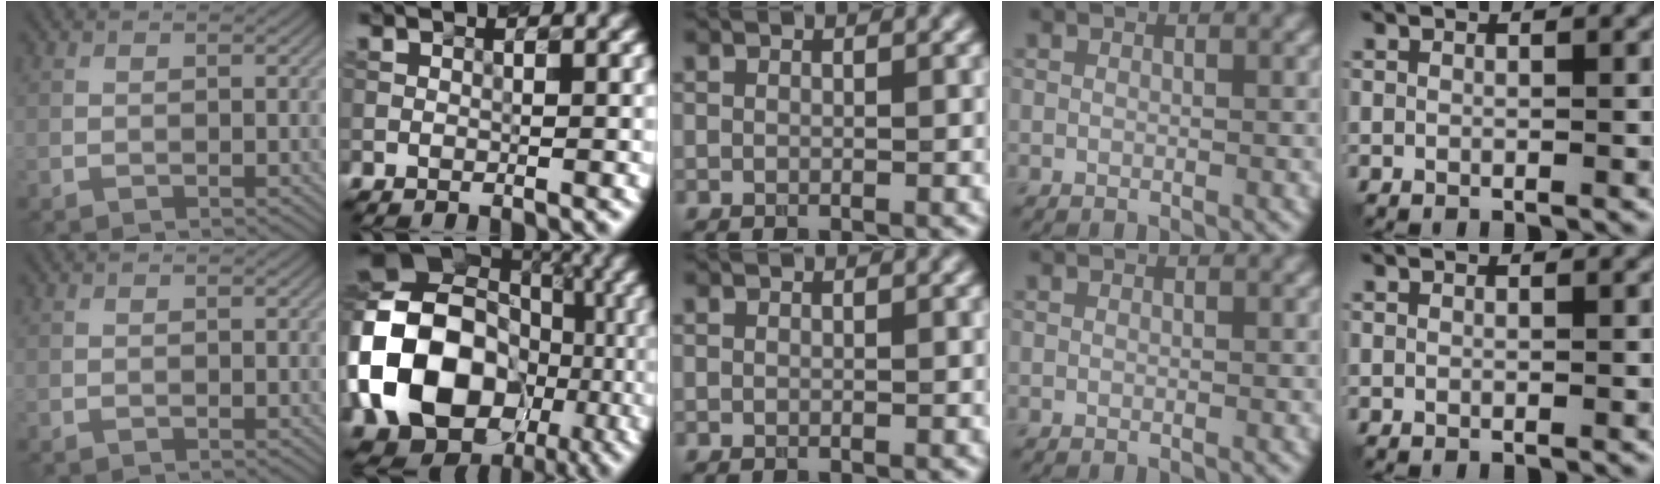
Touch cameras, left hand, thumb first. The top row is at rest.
{"index": {"total": 18.7, "force": [-3.9, 14.8, 10.8], "torque": [-0.214, 0.007, -0.072]}}